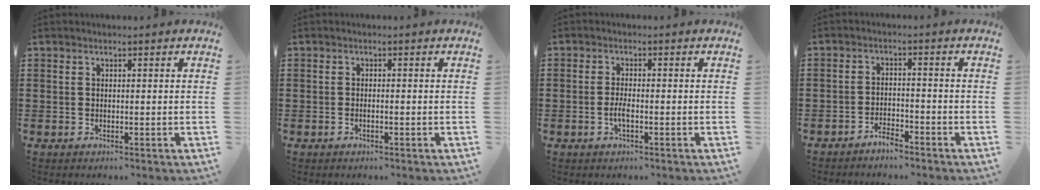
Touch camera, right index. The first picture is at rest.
{"total": 0.6, "force": [-0.4, 0.1, 0.5], "torque": [-0.010, -0.004, -0.007]}
{"total": 2.2, "force": [-0.8, 0.6, 1.9], "torque": [-0.044, -0.003, -0.016]}
{"total": 2.6, "force": [-2.6, 0.3, 0.5], "torque": [-0.016, 0.004, -0.052]}